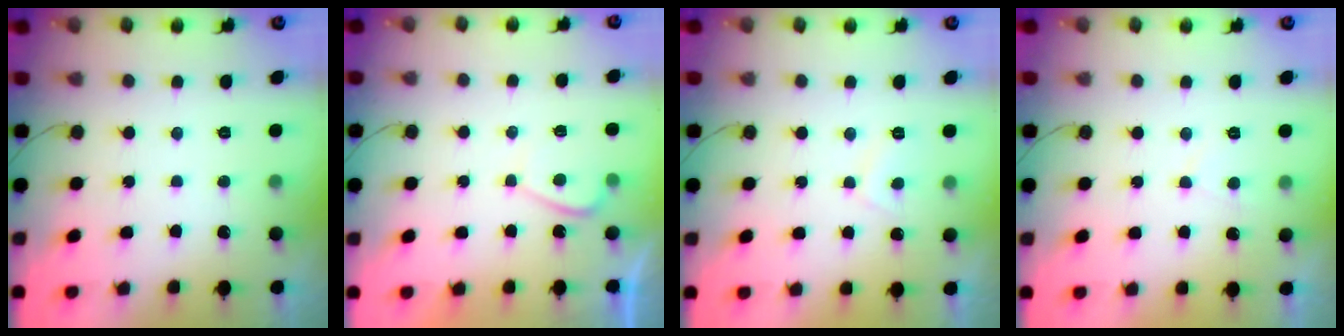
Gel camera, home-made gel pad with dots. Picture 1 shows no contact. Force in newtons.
{"total": 1.8, "press": 1.7, "slide": 0.6}
{"total": 2.6, "press": 2.5, "slide": 0.8}
{"total": 2.3, "press": 2.3, "slide": 0.4}